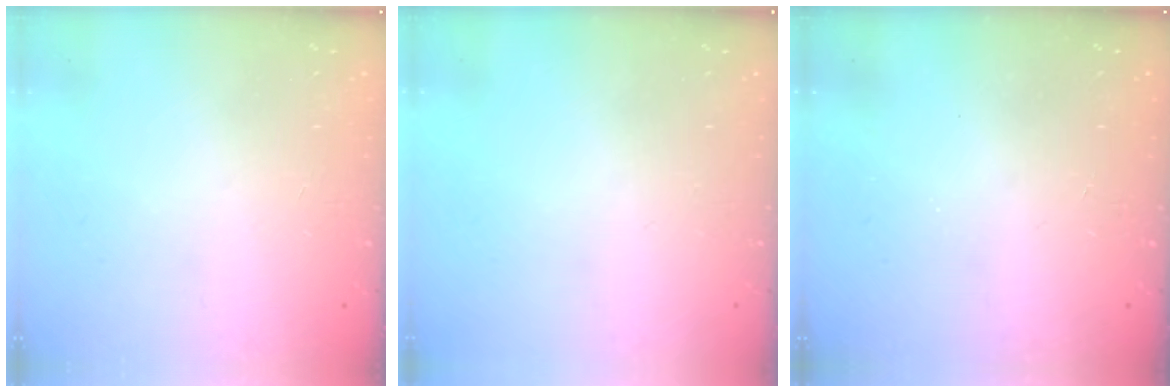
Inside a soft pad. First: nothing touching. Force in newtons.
{"total": 0.0}
{"total": 0.0}